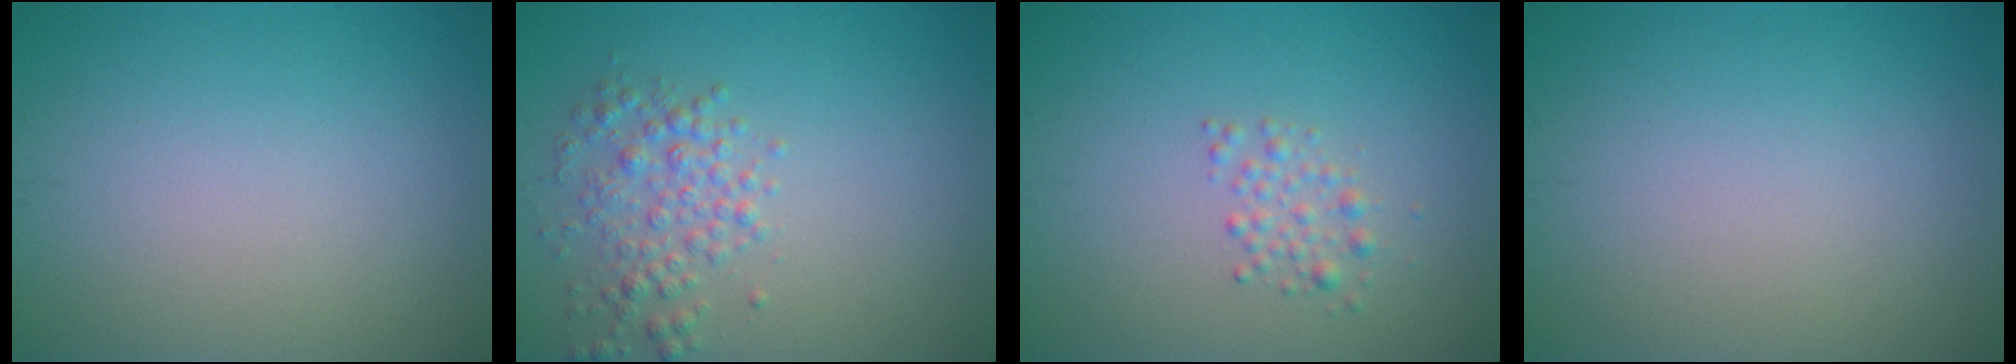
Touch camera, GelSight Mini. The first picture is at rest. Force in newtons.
{"total": 2.8, "press": 2.8, "slide": 0.1}
{"total": 1.5, "press": 1.5, "slide": 0.0}
{"total": 0.0}